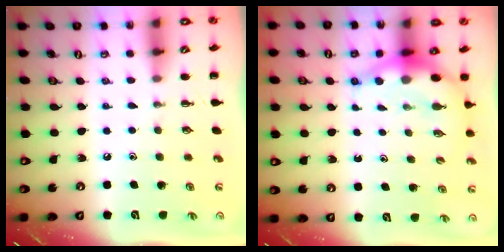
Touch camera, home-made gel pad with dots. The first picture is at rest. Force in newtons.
{"total": 7.8, "press": 7.6, "slide": 1.6}